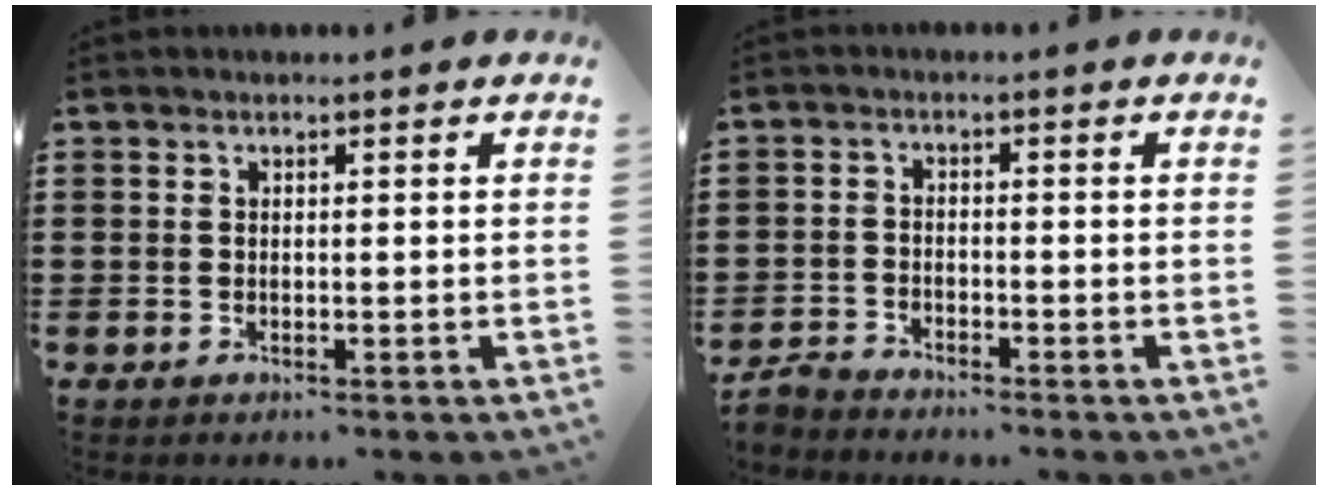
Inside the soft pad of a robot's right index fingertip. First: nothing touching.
{"total": 2.4, "force": [-2.4, 0.4, 0.1], "torque": [-0.008, 0.004, -0.050]}